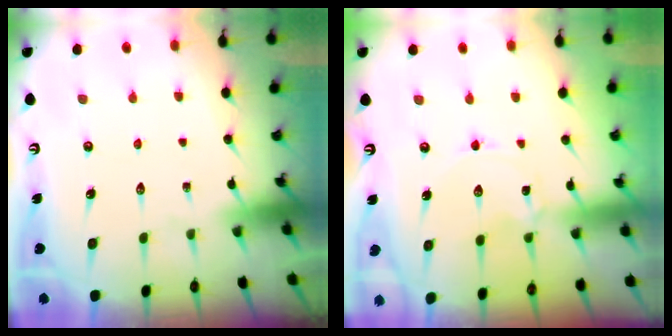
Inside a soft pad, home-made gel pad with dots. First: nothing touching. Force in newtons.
{"total": 1.9, "press": 1.9, "slide": 0.2}